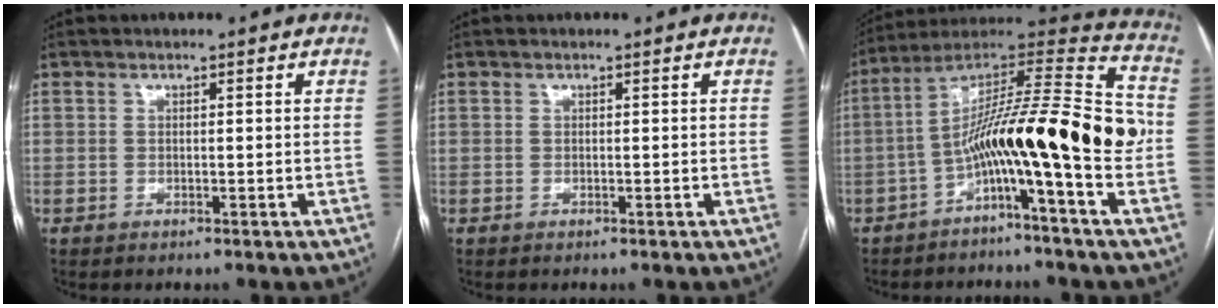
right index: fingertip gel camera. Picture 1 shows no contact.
{"total": 0.0}
{"total": 18.1, "force": [-4.0, 0.7, 17.6], "torque": [-0.287, 0.037, -0.072]}